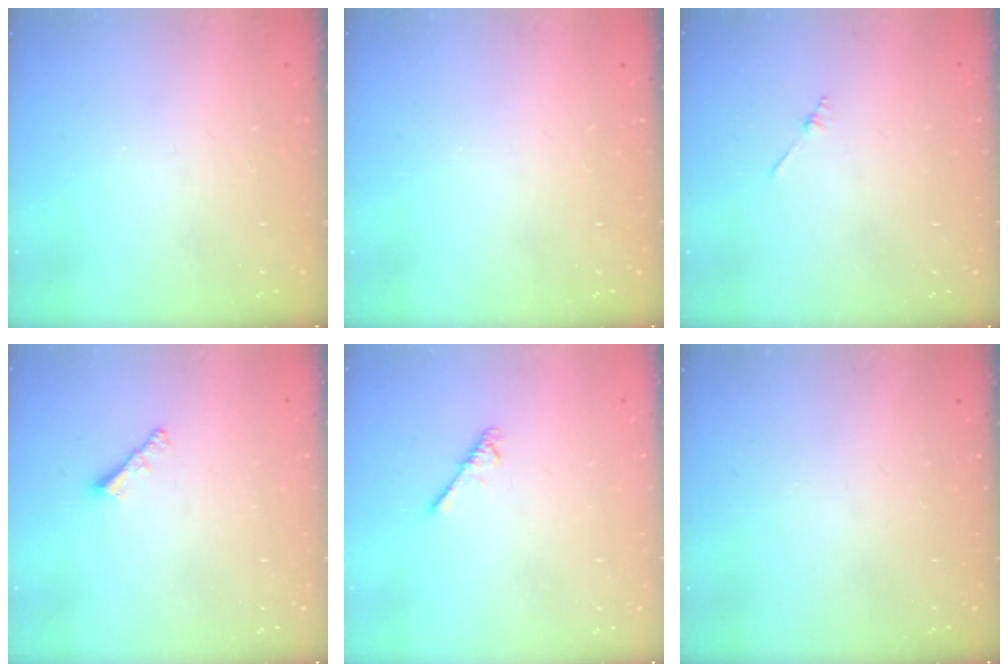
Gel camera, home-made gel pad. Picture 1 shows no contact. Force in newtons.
{"total": 0.0}
{"total": 1.3, "press": 1.3, "slide": 0.3}
{"total": 1.9, "press": 1.8, "slide": 0.5}
{"total": 2.6, "press": 2.5, "slide": 0.5}
{"total": 0.0}